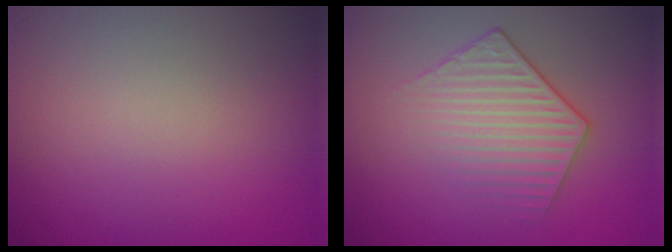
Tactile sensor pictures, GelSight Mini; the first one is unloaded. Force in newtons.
{"total": 3.5, "press": 3.1, "slide": 1.5}